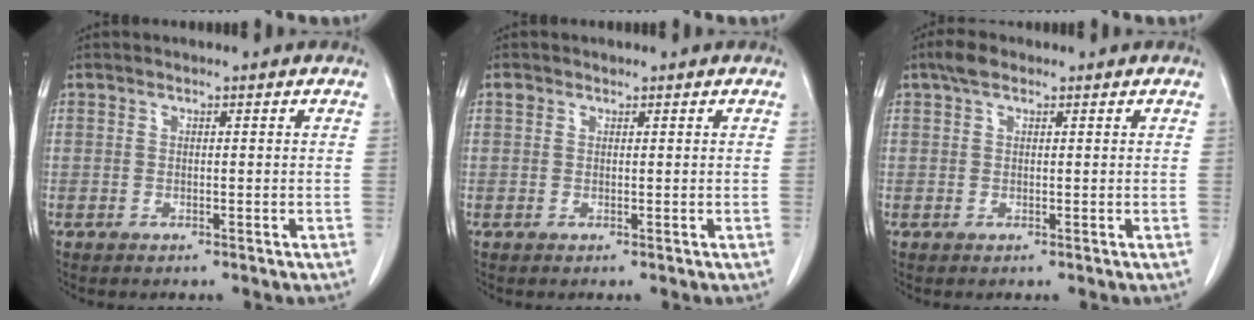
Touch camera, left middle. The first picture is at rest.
{"total": 0.8, "force": [0.6, 0.6, 0.1], "torque": [-0.006, 0.009, 0.010]}
{"total": 2.3, "force": [1.5, 1.2, 1.4], "torque": [-0.032, 0.017, 0.026]}